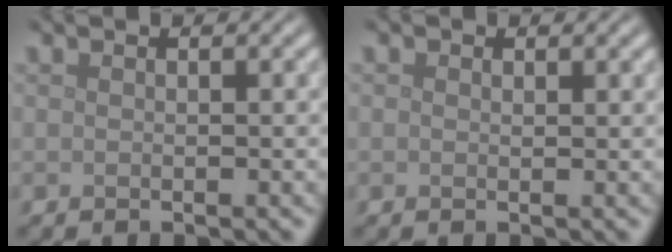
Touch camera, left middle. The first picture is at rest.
{"total": 0.5, "force": [0.3, 0.3, 0.3], "torque": [-0.003, -0.002, 0.004]}